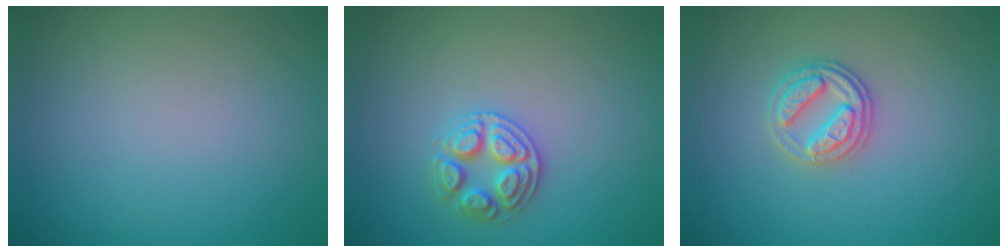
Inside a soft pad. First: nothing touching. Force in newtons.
{"total": 2.7, "press": 2.7, "slide": 0.5}
{"total": 2.6, "press": 2.6, "slide": 0.6}